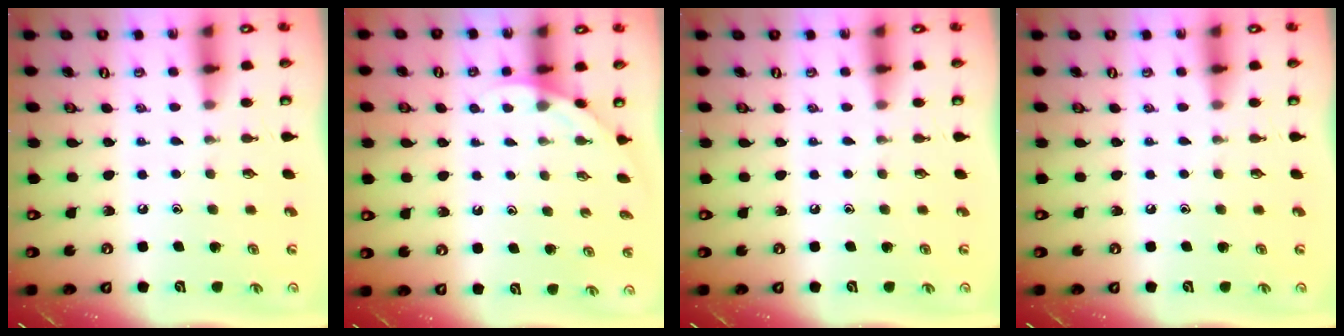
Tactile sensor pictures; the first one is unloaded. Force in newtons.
{"total": 2.0, "press": 2.0, "slide": 0.0}
{"total": 0.0}
{"total": 0.0}